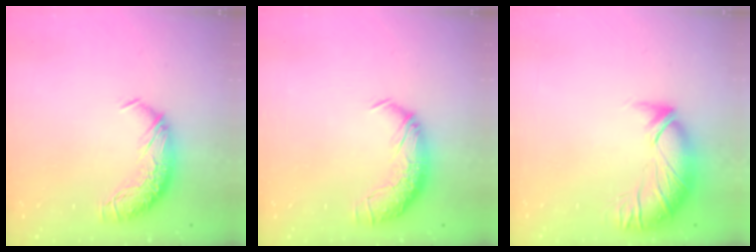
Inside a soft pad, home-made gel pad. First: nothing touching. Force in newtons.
{"total": 2.4, "press": 1.1, "slide": 2.2}
{"total": 2.9, "press": 1.4, "slide": 2.6}